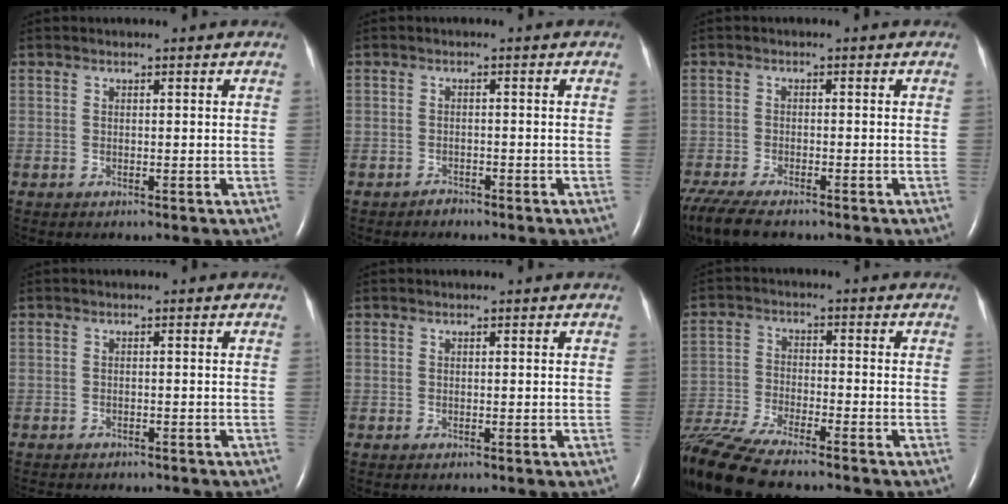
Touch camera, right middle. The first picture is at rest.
{"total": 1.1, "force": [-1.0, 0.4, -0.1], "torque": [-0.002, -0.001, -0.020]}
{"total": 9.4, "force": [-7.4, 2.6, 5.2], "torque": [-0.097, -0.020, -0.122]}
{"total": 6.7, "force": [-5.8, 2.2, 2.6], "torque": [-0.032, -0.002, -0.066]}
{"total": 0.0}
{"total": 14.9, "force": [-12.7, 1.7, 7.6], "torque": [-0.164, -0.028, -0.225]}